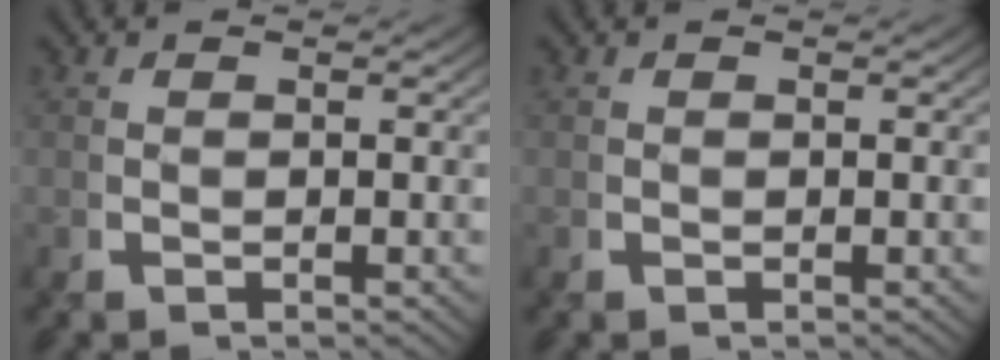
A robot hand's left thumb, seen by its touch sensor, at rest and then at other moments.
{"total": 0.0}